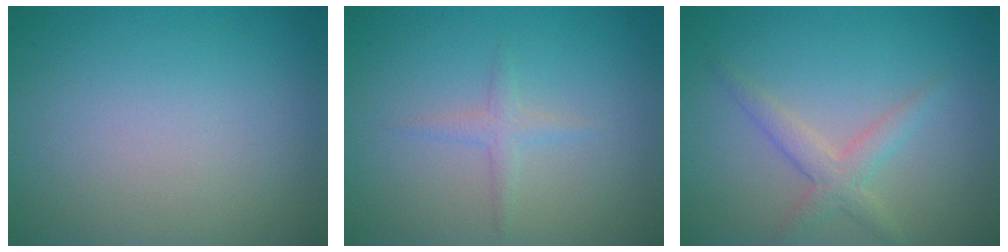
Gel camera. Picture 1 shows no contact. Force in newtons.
{"total": 1.3, "press": 1.3, "slide": 0.0}
{"total": 2.5, "press": 2.5, "slide": 0.0}